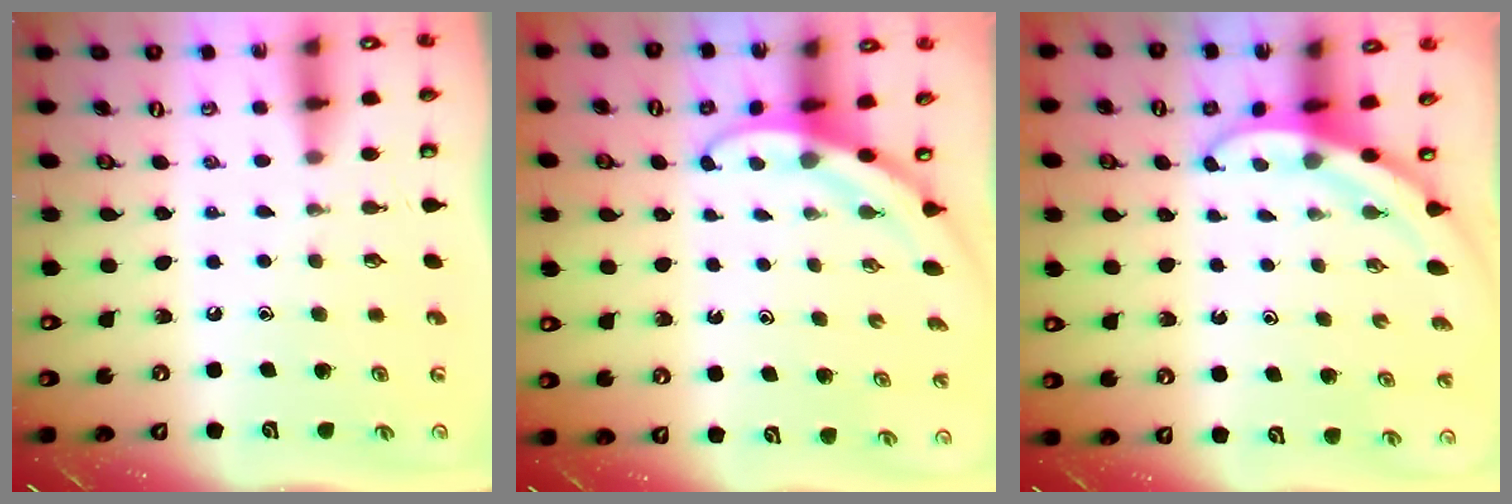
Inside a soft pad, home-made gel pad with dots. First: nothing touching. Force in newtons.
{"total": 2.9, "press": 2.9, "slide": 0.1}
{"total": 3.3, "press": 3.3, "slide": 0.1}